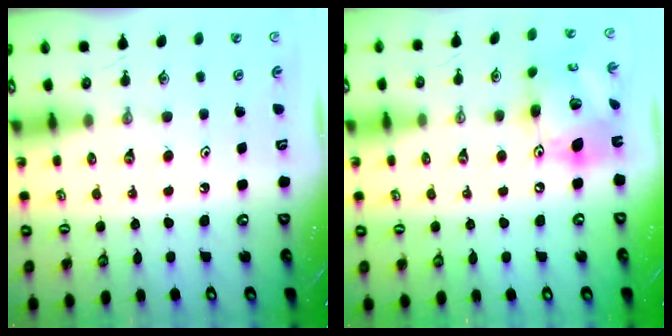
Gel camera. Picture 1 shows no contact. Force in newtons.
{"total": 18.4, "press": 18.3, "slide": 2.0}